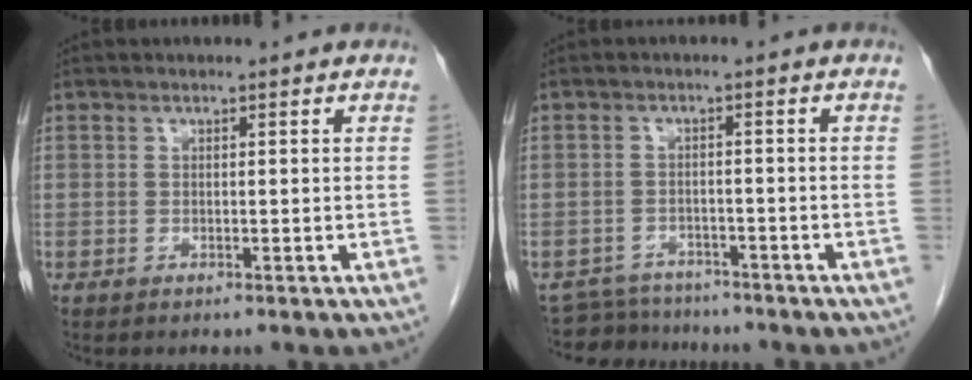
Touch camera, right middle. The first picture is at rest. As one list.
[{"total": 5.8, "force": [-5.5, 1.8, -0.4], "torque": [0.009, 0.004, -0.087]}]